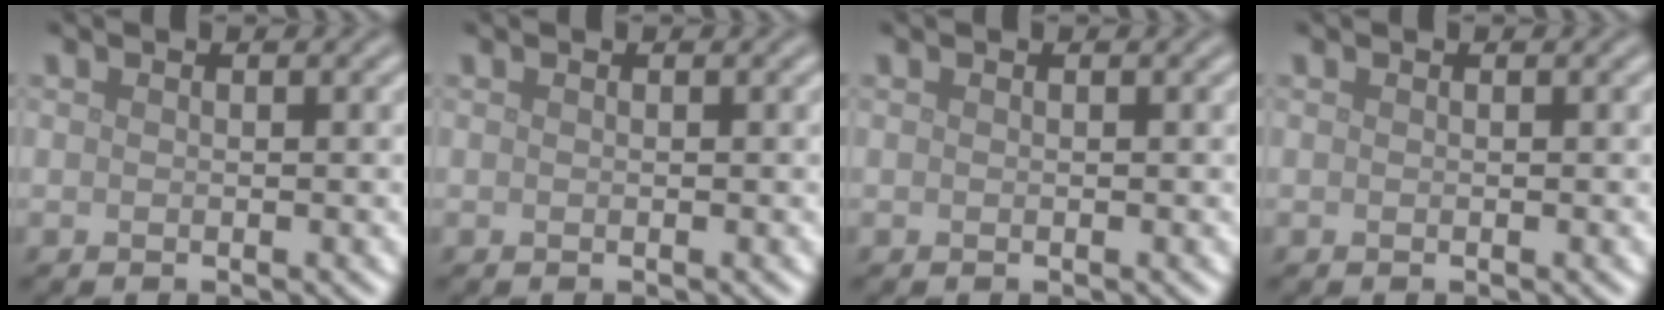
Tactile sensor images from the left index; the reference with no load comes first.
{"total": 0.0}
{"total": 0.0}
{"total": 0.0}